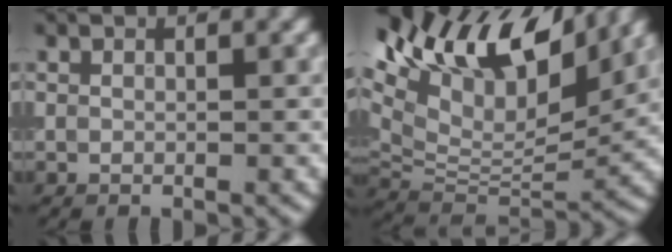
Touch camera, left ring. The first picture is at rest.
{"total": 12.9, "force": [7.7, 5.5, 8.7], "torque": [-0.165, 0.037, 0.133]}